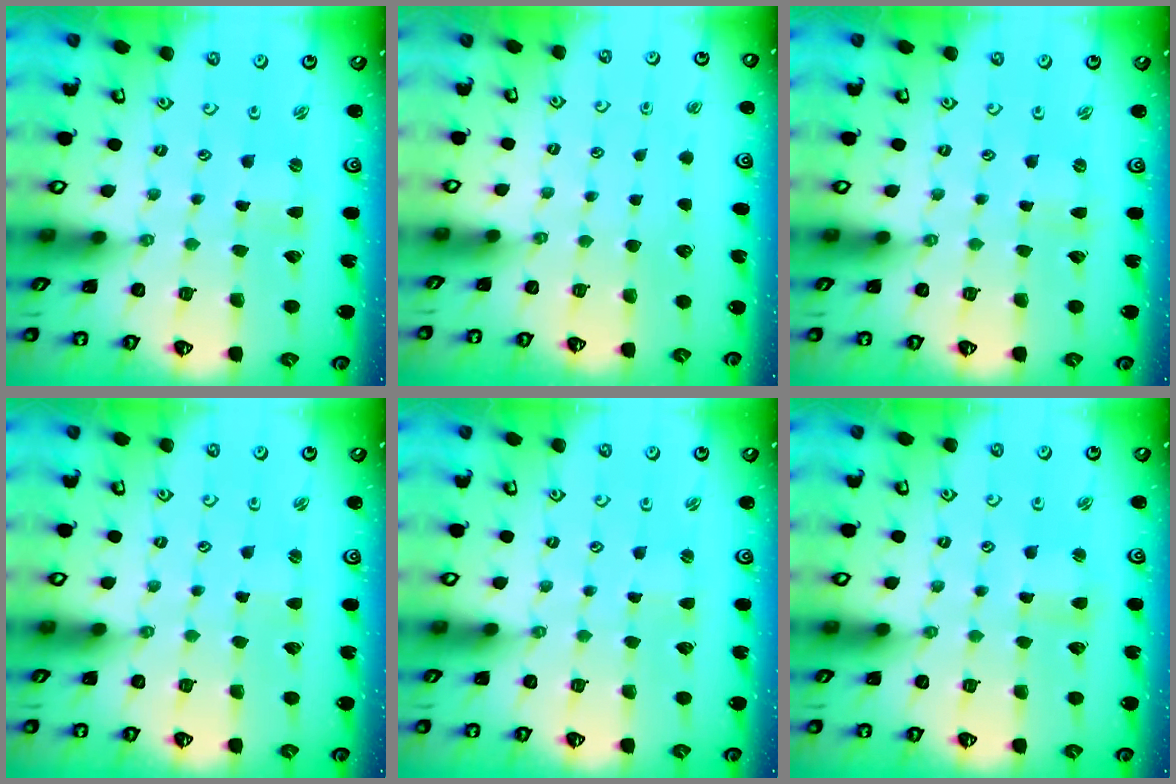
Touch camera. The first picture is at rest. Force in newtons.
{"total": 0.0}
{"total": 0.0}
{"total": 0.9, "press": 0.9, "slide": 0.2}
{"total": 0.0}
{"total": 1.3, "press": 1.2, "slide": 0.2}